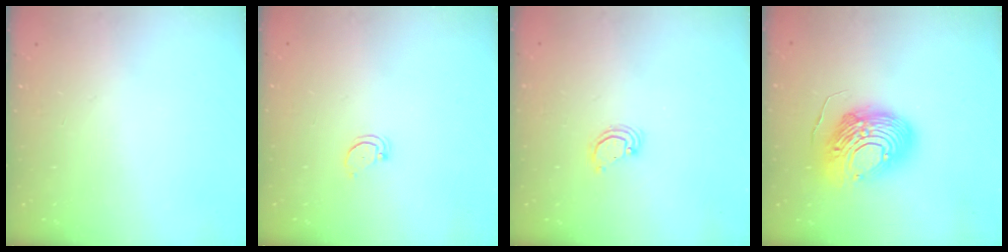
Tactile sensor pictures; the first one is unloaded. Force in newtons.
{"total": 2.5, "press": 2.5, "slide": 0.2}
{"total": 2.6, "press": 2.6, "slide": 0.2}
{"total": 17.4, "press": 17.3, "slide": 1.6}